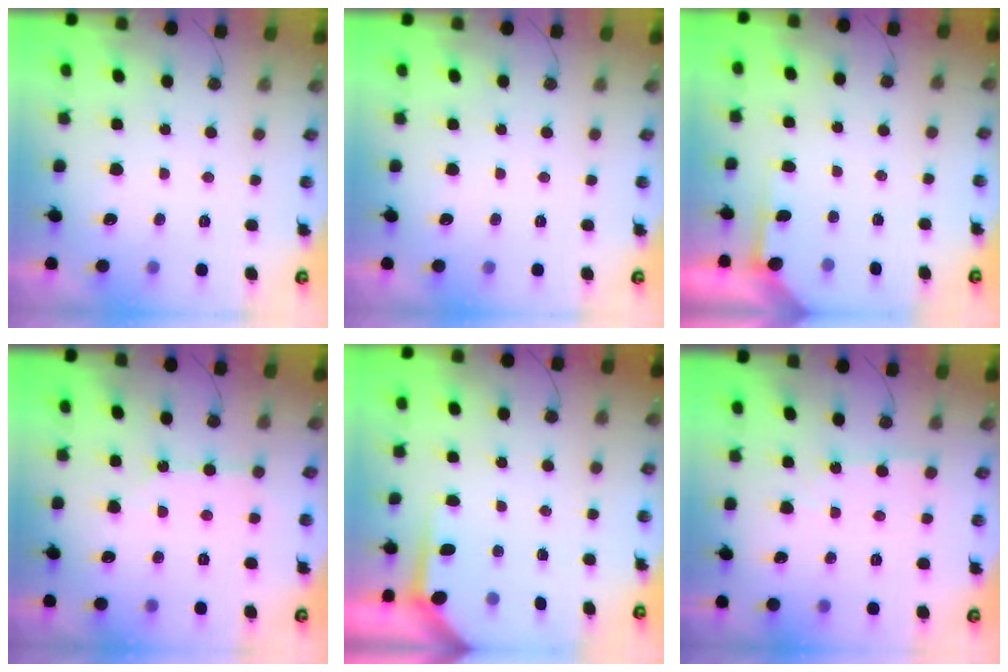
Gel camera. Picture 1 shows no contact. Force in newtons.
{"total": 0.0}
{"total": 2.9, "press": 2.8, "slide": 0.4}
{"total": 3.1, "press": 3.1, "slide": 0.3}
{"total": 3.6, "press": 3.5, "slide": 0.4}
{"total": 2.7, "press": 2.7, "slide": 0.4}